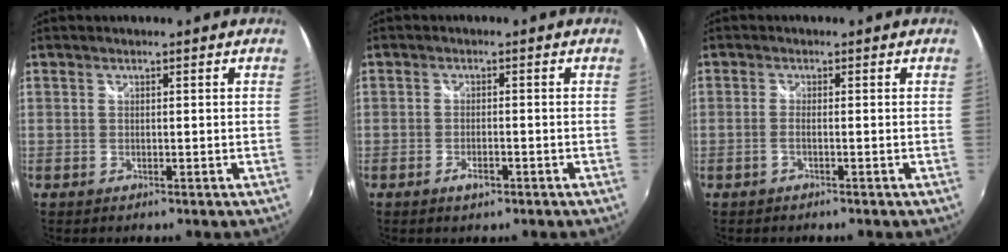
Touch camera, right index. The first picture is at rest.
{"total": 2.5, "force": [-1.4, 1.0, 1.9], "torque": [-0.040, -0.004, -0.026]}
{"total": 1.2, "force": [-0.6, -0.2, 1.0], "torque": [-0.021, -0.001, -0.013]}